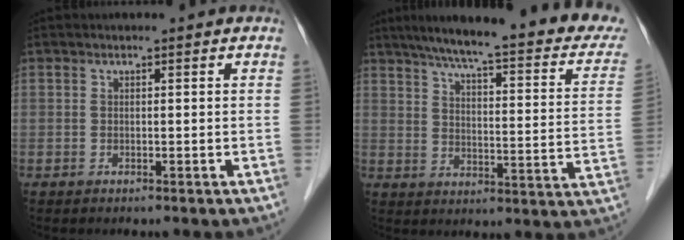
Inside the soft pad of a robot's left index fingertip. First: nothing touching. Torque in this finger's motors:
{"motor_torque": [-0.01, -0.54, 0.55, 0.14]}